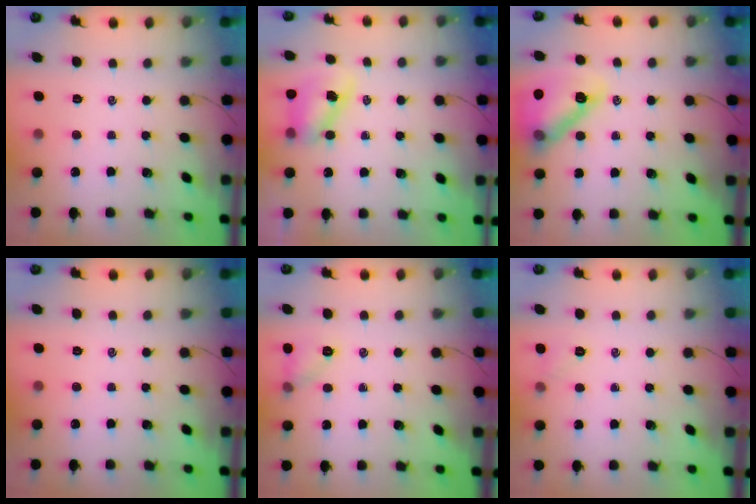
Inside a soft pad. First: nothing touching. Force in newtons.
{"total": 8.1, "press": 8.0, "slide": 1.3}
{"total": 17.9, "press": 17.7, "slide": 2.6}
{"total": 0.0}
{"total": 6.5, "press": 6.5, "slide": 0.8}
{"total": 4.3, "press": 4.1, "slide": 1.3}